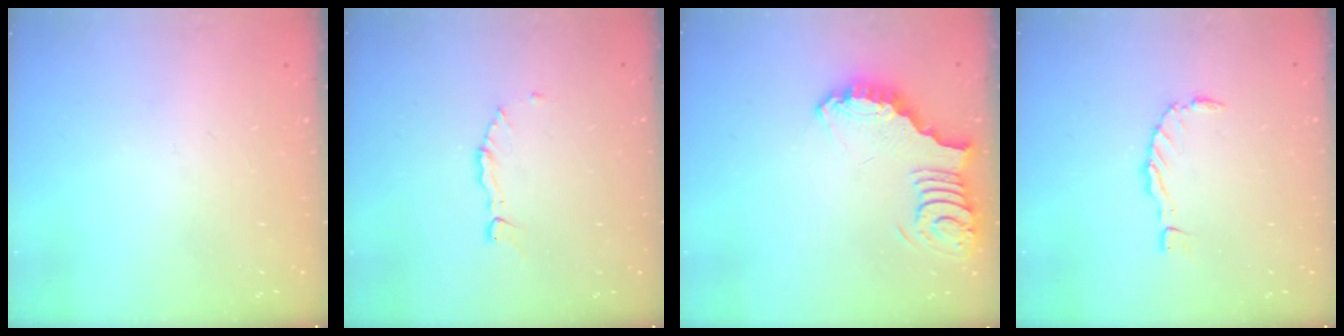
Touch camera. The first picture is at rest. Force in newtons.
{"total": 3.0, "press": 2.9, "slide": 0.3}
{"total": 3.6, "press": 3.5, "slide": 0.6}
{"total": 0.0}